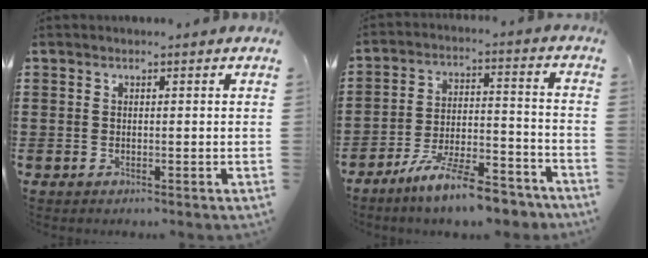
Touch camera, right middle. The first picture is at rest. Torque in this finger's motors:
{"motor_torque": [1.70, -0.44, 0.27, 0.21]}